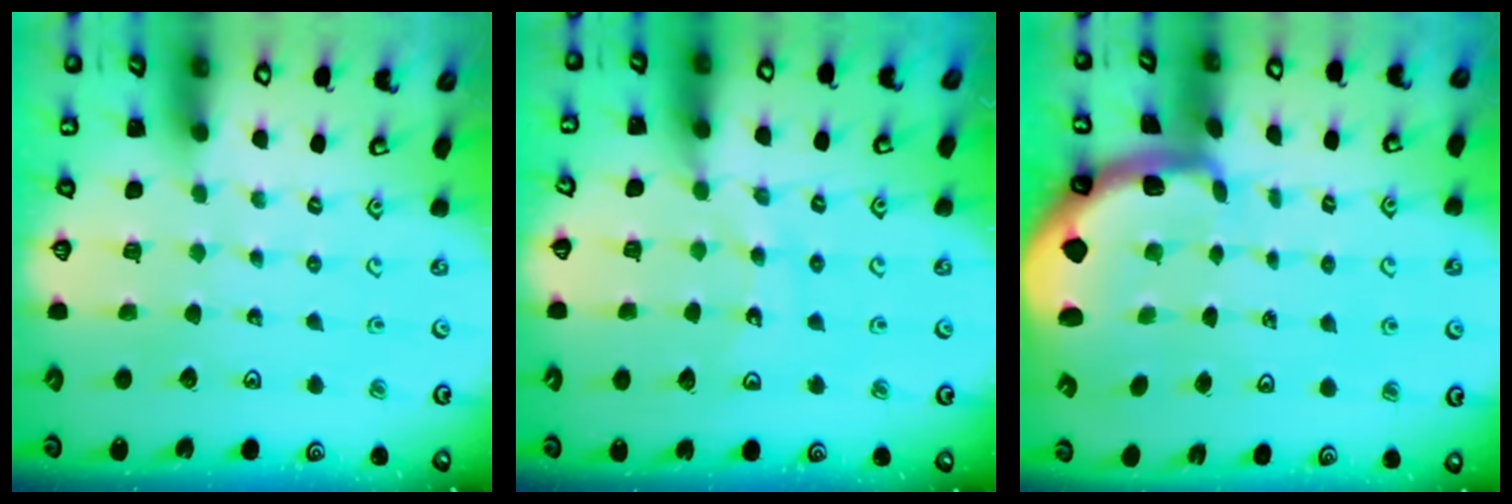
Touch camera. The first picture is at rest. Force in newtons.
{"total": 10.3, "press": 10.2, "slide": 1.2}
{"total": 1.9, "press": 1.9, "slide": 0.6}